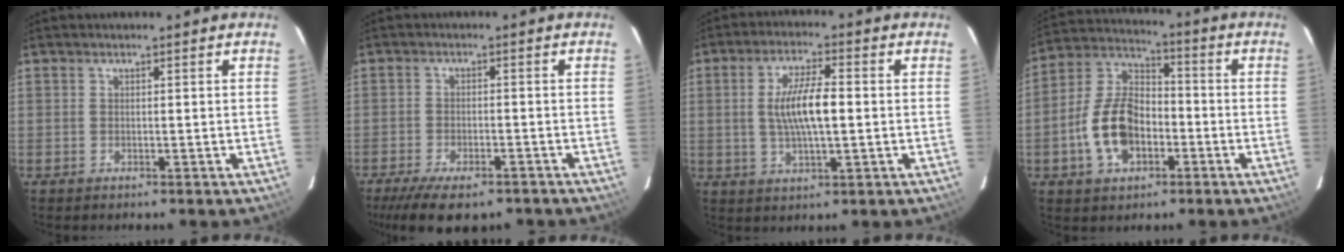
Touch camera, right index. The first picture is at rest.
{"total": 12.1, "force": [-9.1, 4.4, 6.7], "torque": [-0.150, -0.032, -0.142]}
{"total": 8.8, "force": [0.2, 2.4, 8.4], "torque": [-0.159, 0.002, 0.007]}
{"total": 12.8, "force": [-4.2, 8.1, 9.1], "torque": [-0.188, 0.023, -0.070]}